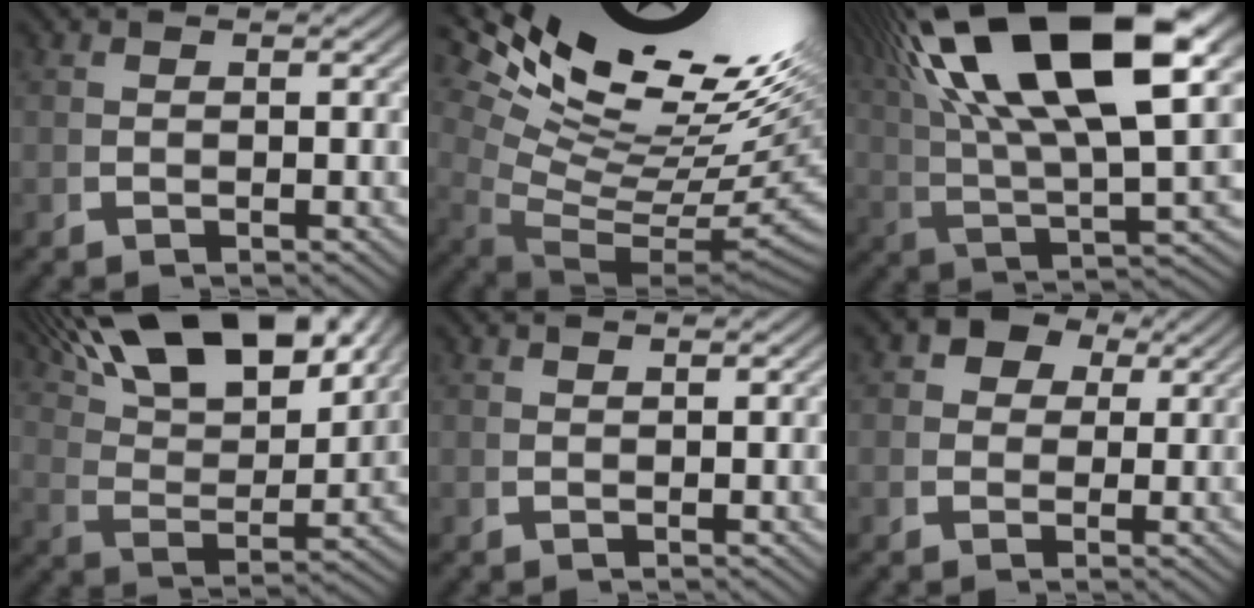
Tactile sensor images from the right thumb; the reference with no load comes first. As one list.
[{"total": 19.0, "force": [4.0, 10.6, 15.2], "torque": [-0.201, -0.017, 0.074]}, {"total": 16.4, "force": [4.3, 7.6, 13.9], "torque": [-0.238, -0.007, 0.080]}, {"total": 12.3, "force": [7.0, 5.8, 8.3], "torque": [-0.149, 0.005, 0.115]}, {"total": 0.8, "force": [0.7, -0.2, 0.0], "torque": [0.006, 0.003, 0.015]}, {"total": 4.7, "force": [2.1, 3.4, 2.4], "torque": [-0.049, -0.003, 0.033]}]